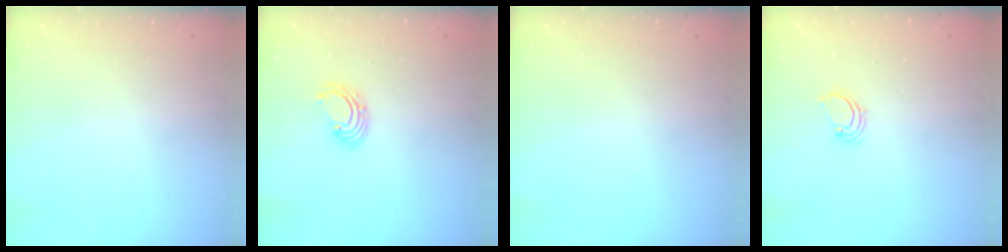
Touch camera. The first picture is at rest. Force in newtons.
{"total": 2.9, "press": 2.9, "slide": 0.3}
{"total": 0.0}
{"total": 1.7, "press": 1.6, "slide": 0.2}